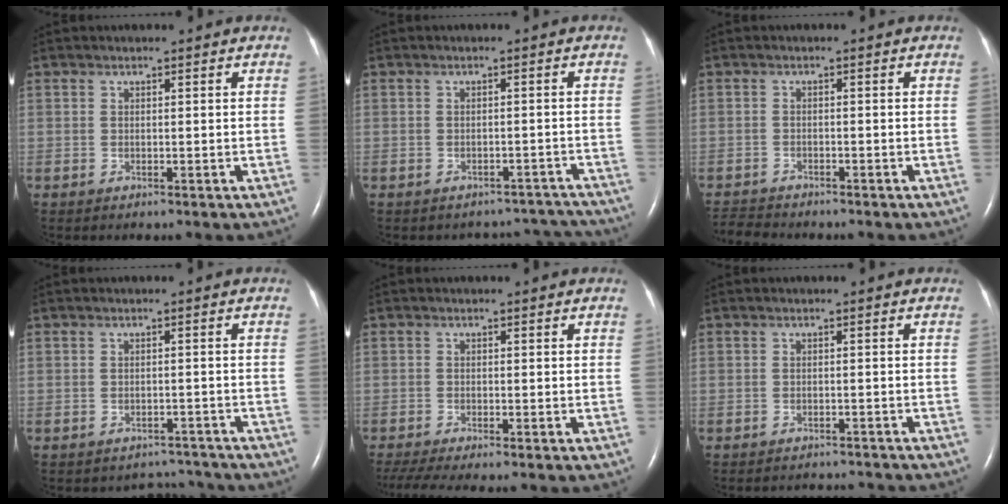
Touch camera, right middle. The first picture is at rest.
{"total": 6.5, "force": [-6.0, 2.1, -1.0], "torque": [0.025, 0.033, -0.056]}
{"total": 3.8, "force": [-3.7, 0.3, 0.3], "torque": [-0.003, -0.016, -0.065]}
{"total": 3.1, "force": [-2.8, 0.8, -1.0], "torque": [0.013, 0.011, -0.036]}
{"total": 5.3, "force": [-4.3, -0.1, 3.1], "torque": [-0.057, -0.011, -0.074]}
{"total": 4.9, "force": [-4.8, 0.7, 0.4], "torque": [-0.004, -0.005, -0.059]}